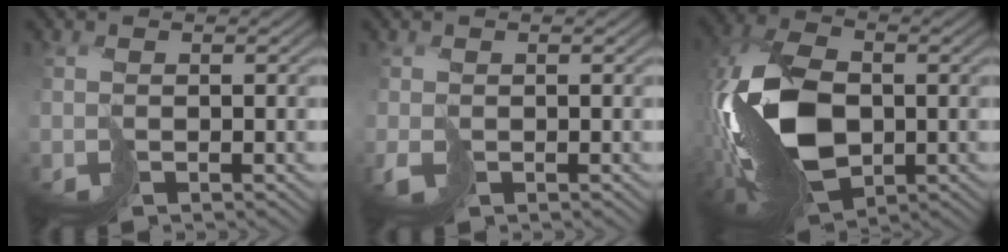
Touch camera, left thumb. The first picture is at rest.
{"total": 1.1, "force": [-0.4, 0.9, 0.5], "torque": [-0.022, -0.007, -0.005]}
{"total": 14.3, "force": [-3.0, 8.5, 11.1], "torque": [-0.260, -0.011, -0.058]}